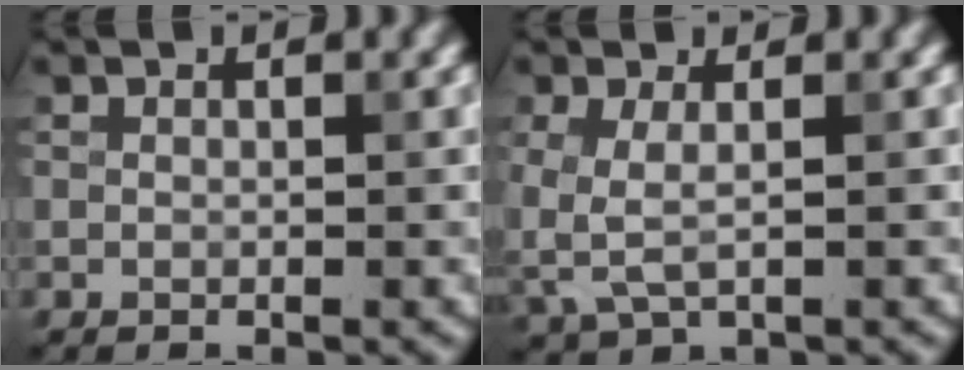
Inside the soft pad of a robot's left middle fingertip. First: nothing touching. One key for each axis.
{"total": 2.7, "fx": -0.3, "fy": 1.3, "fz": 2.3, "tx": -0.069, "ty": -0.004, "tz": -0.006}